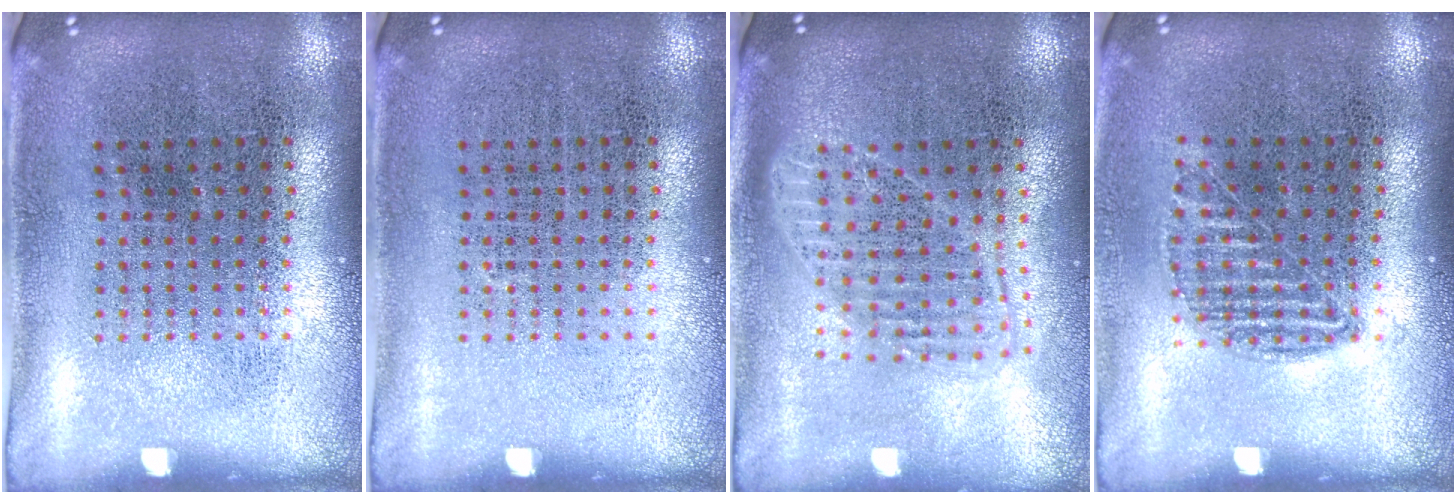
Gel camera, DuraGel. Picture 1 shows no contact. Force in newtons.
{"total": 0.0}
{"total": 1.7, "press": 1.5, "slide": 0.9}
{"total": 0.9, "press": 0.9, "slide": 0.4}